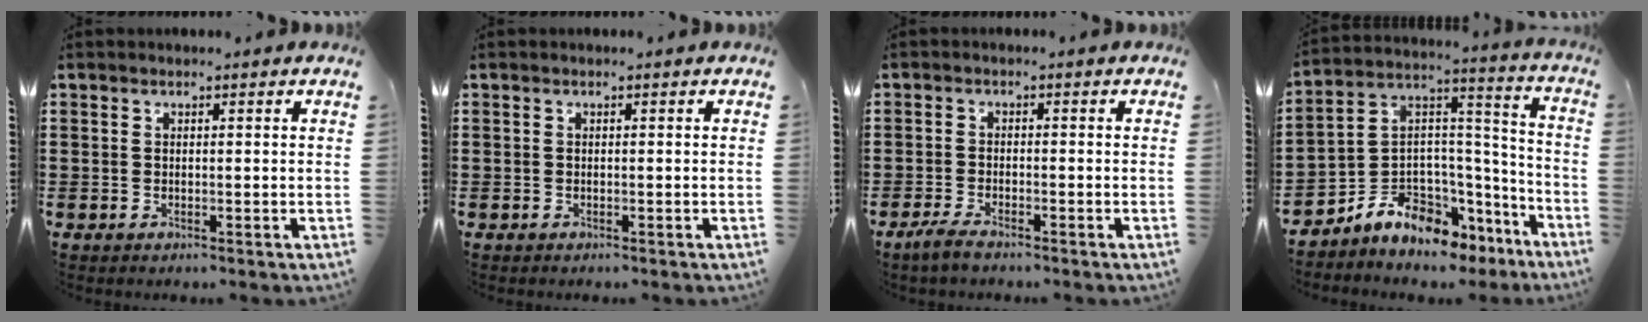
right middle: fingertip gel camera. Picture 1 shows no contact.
{"total": 0.0}
{"total": 2.1, "force": [-1.6, 0.4, 1.3], "torque": [-0.029, 0.001, -0.034]}
{"total": 6.8, "force": [-6.0, 3.2, 0.8], "torque": [-0.037, -0.010, -0.119]}